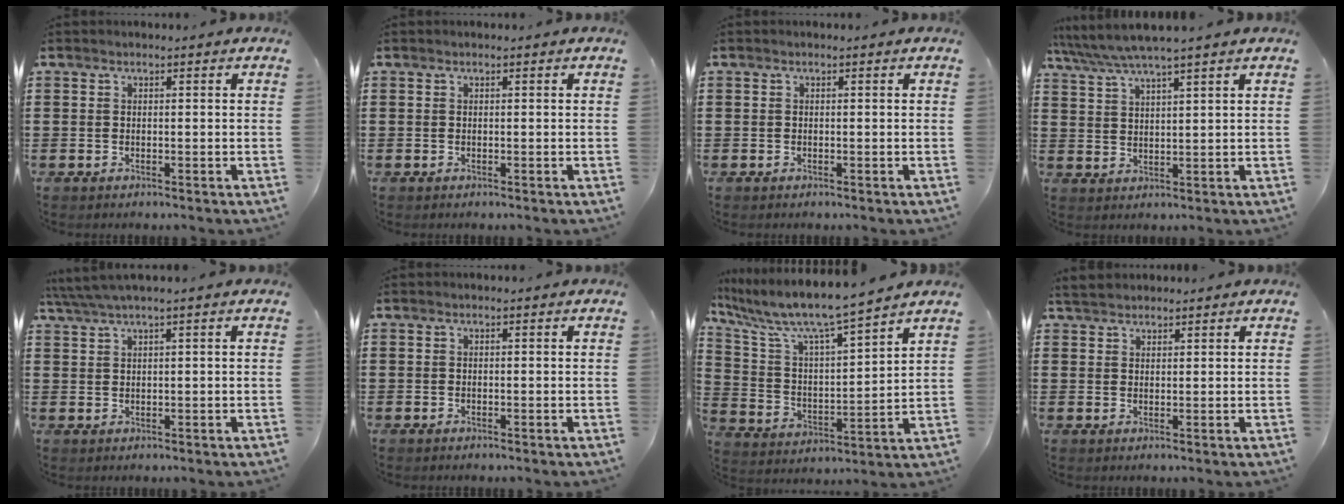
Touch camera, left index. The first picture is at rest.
{"total": 0.0}
{"total": 0.0}
{"total": 4.9, "force": [4.2, -0.1, 2.5], "torque": [-0.060, -0.016, 0.073]}
{"total": 2.3, "force": [1.4, -0.2, 1.8], "torque": [-0.035, 0.000, 0.025]}
{"total": 0.0}
{"total": 7.6, "force": [6.7, 0.1, 3.5], "torque": [-0.101, -0.052, 0.107]}
{"total": 2.2, "force": [2.1, 0.7, 0.2], "torque": [-0.010, 0.006, 0.041]}